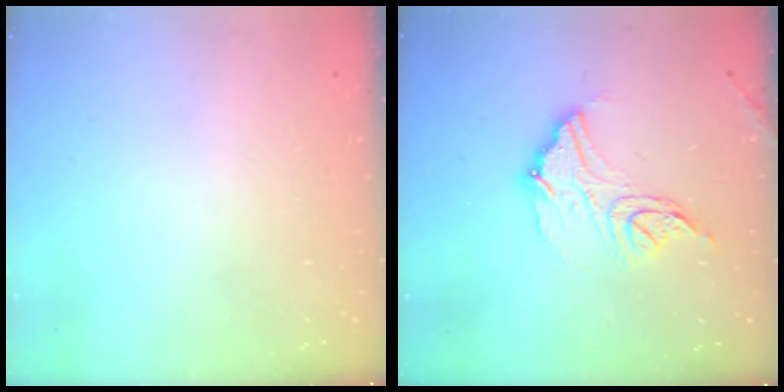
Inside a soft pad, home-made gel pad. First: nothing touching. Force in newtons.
{"total": 12.8, "press": 12.8, "slide": 0.7}